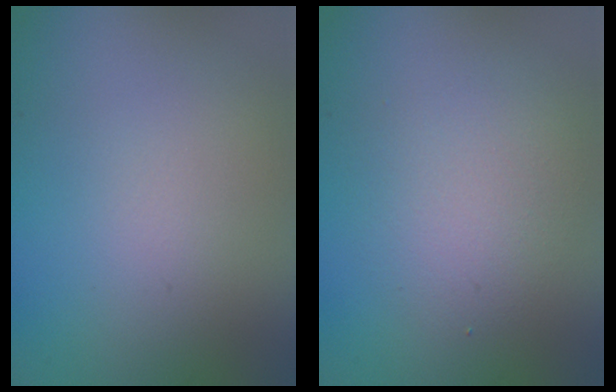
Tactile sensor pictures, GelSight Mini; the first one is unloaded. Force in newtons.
{"total": 2.6, "press": 2.6, "slide": 0.1}